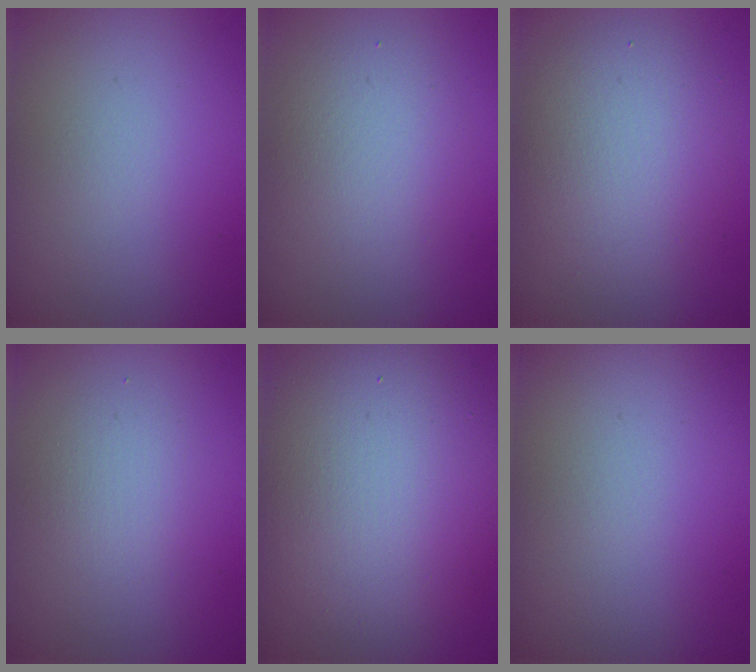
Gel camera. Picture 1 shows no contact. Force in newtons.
{"total": 3.2, "press": 3.2, "slide": 0.3}
{"total": 5.1, "press": 5.1, "slide": 0.3}
{"total": 1.7, "press": 1.7, "slide": 0.1}
{"total": 11.4, "press": 11.3, "slide": 1.1}
{"total": 0.0}